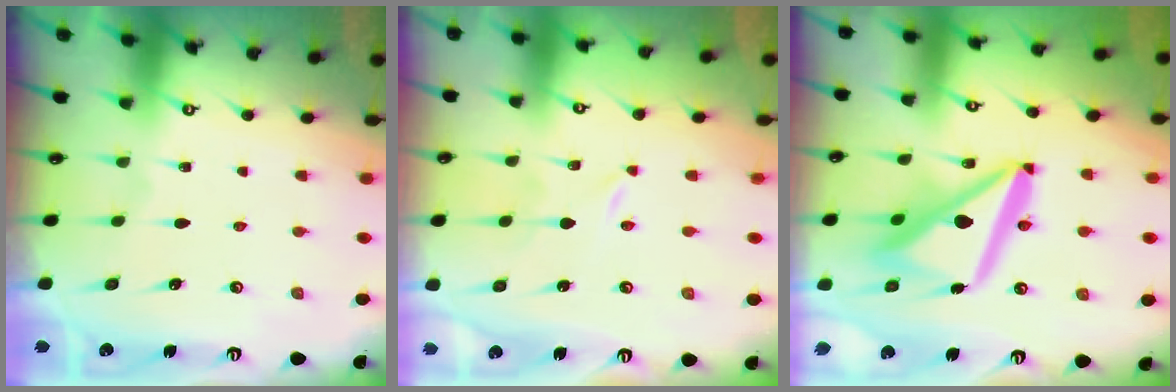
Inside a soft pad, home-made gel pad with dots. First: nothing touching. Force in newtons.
{"total": 0.0}
{"total": 14.4, "press": 14.4, "slide": 1.5}